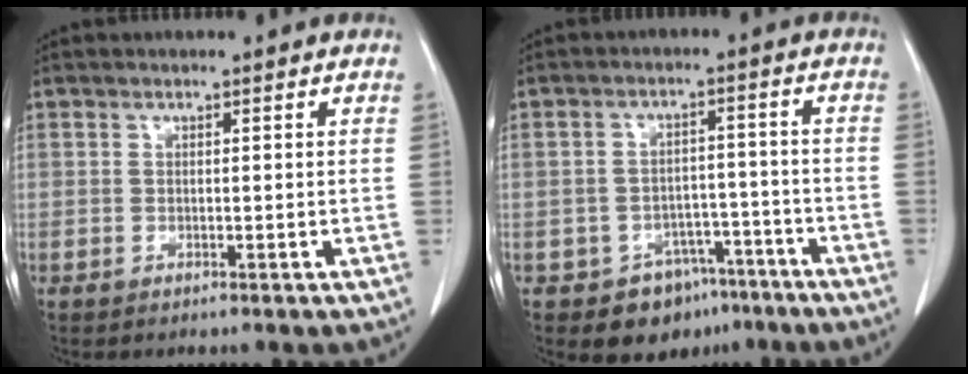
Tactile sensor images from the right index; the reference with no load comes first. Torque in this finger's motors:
{"motor_torque": [-0.02, -0.06, -0.06, -0.04]}